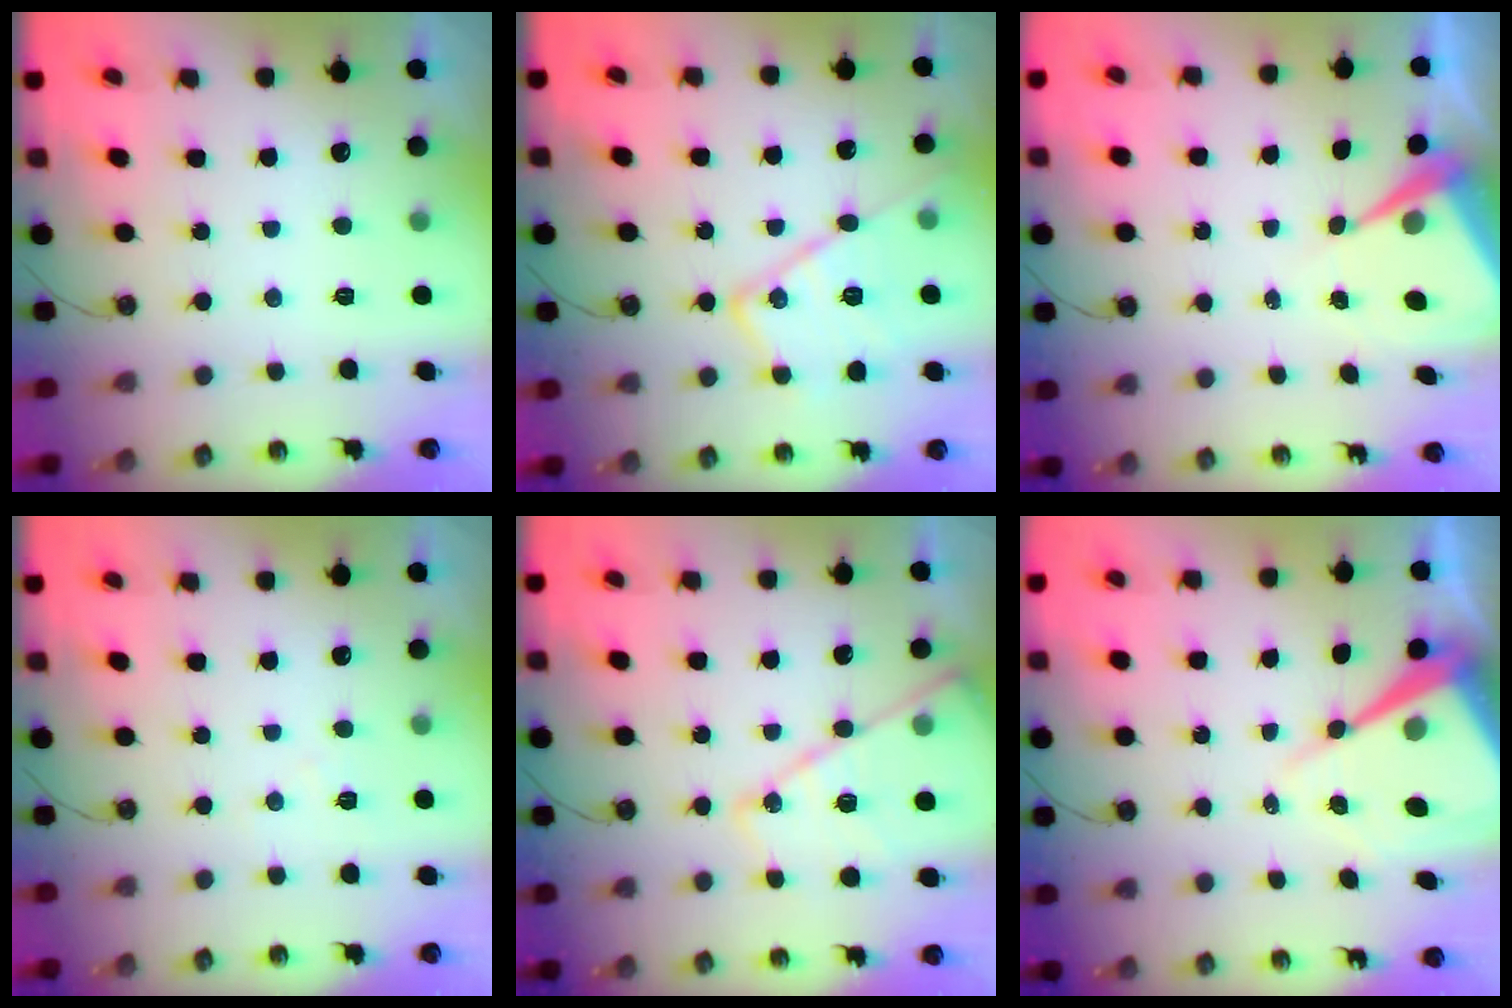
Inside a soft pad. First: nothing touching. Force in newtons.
{"total": 16.9, "press": 16.9, "slide": 1.4}
{"total": 7.5, "press": 7.4, "slide": 0.7}
{"total": 4.4, "press": 4.4, "slide": 0.6}
{"total": 16.2, "press": 16.2, "slide": 1.2}
{"total": 14.3, "press": 14.3, "slide": 1.3}